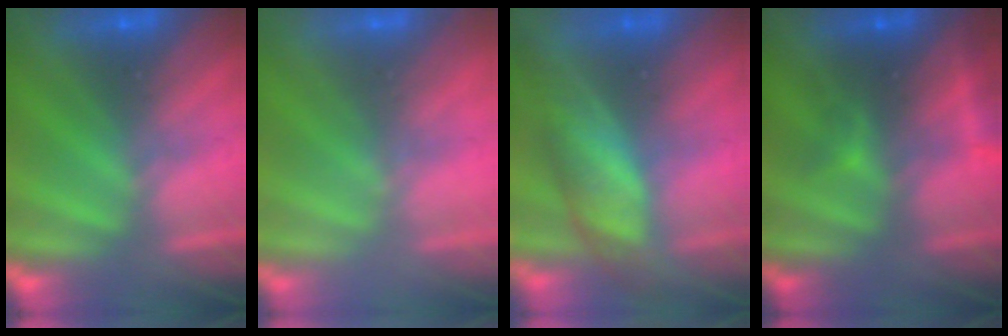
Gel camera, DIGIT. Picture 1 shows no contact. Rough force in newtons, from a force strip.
{"total": 2.2}
{"total": 8.3}
{"total": 2.5}